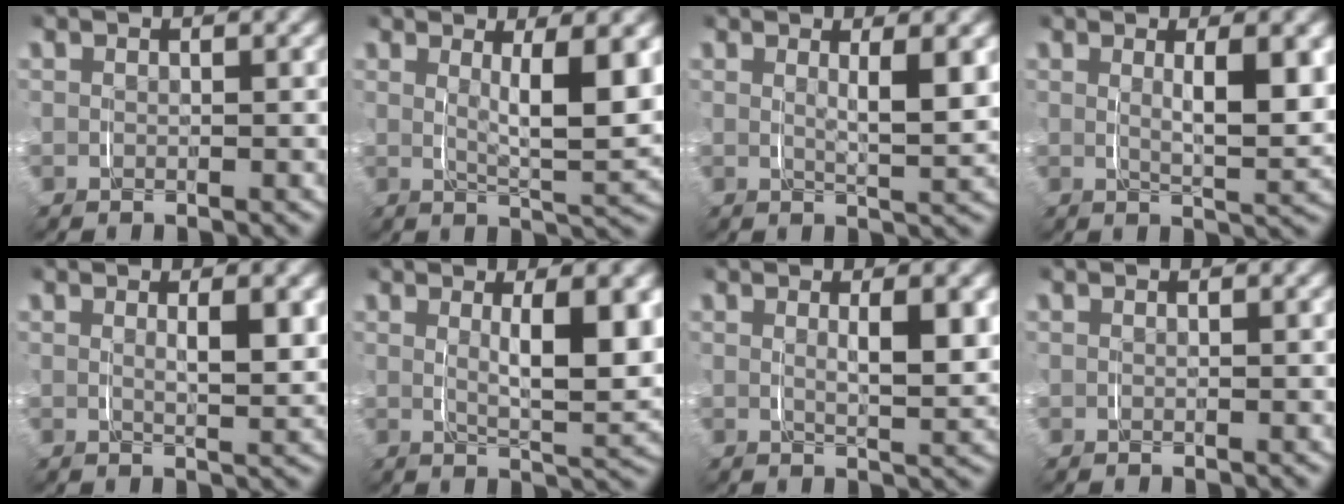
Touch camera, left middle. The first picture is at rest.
{"total": 5.1, "force": [2.2, 0.7, 4.6], "torque": [-0.056, 0.005, 0.036]}
{"total": 2.5, "force": [1.9, -0.4, 1.6], "torque": [-0.020, 0.001, 0.031]}
{"total": 3.5, "force": [1.7, 0.1, 3.0], "torque": [-0.039, 0.004, 0.028]}
{"total": 1.7, "force": [1.2, -0.5, 1.1], "torque": [-0.016, 0.002, 0.022]}
{"total": 5.1, "force": [2.0, 0.7, 4.7], "torque": [-0.059, 0.006, 0.032]}
{"total": 2.3, "force": [1.4, -0.3, 1.8], "torque": [-0.024, 0.003, 0.024]}
{"total": 0.0}